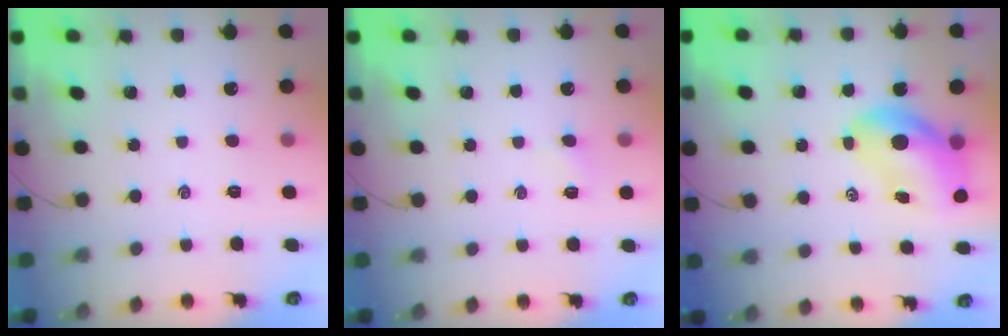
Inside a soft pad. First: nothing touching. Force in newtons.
{"total": 1.6, "press": 1.5, "slide": 0.5}
{"total": 8.4, "press": 8.3, "slide": 1.3}